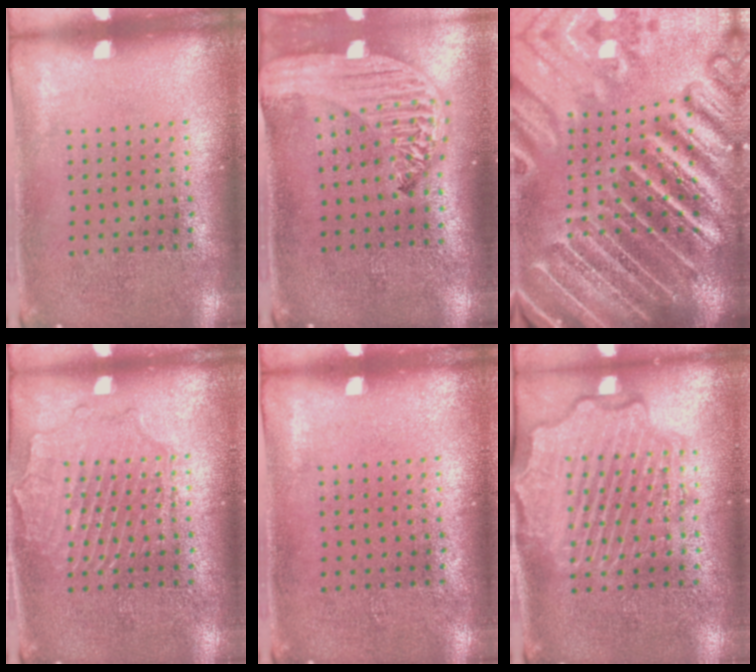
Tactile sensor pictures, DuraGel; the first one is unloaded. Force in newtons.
{"total": 3.2, "press": 2.5, "slide": 2.0}
{"total": 5.8, "press": 5.0, "slide": 2.9}
{"total": 2.1, "press": 2.1, "slide": 0.2}
{"total": 0.0}
{"total": 4.4, "press": 4.3, "slide": 0.5}